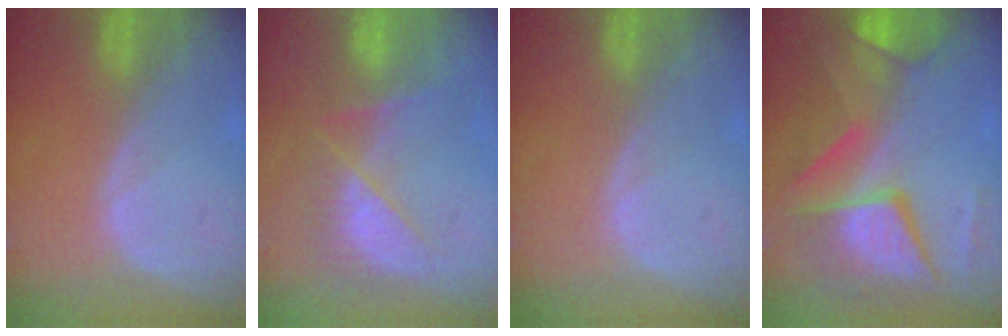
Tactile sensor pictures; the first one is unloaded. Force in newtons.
{"total": 7.8, "press": 7.0, "slide": 3.4}
{"total": 0.0}
{"total": 11.8, "press": 11.7, "slide": 1.2}